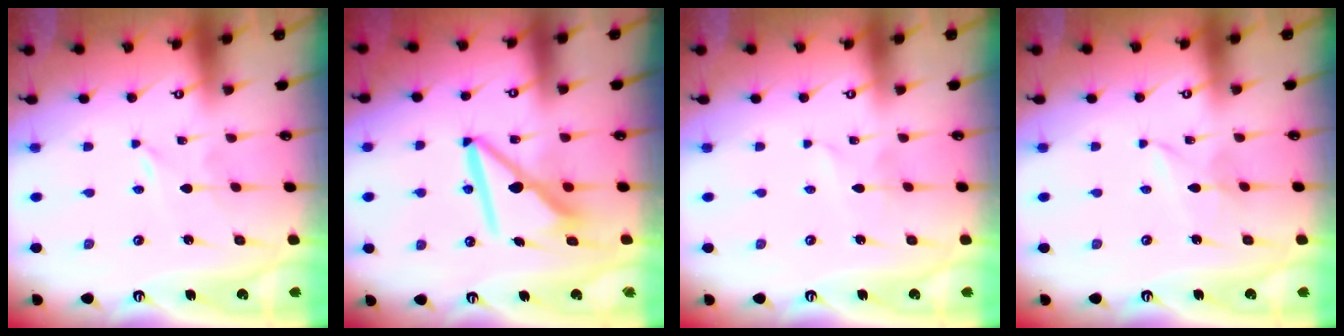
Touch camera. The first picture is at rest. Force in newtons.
{"total": 10.3, "press": 10.3, "slide": 1.0}
{"total": 1.8, "press": 1.8, "slide": 0.1}
{"total": 2.3, "press": 2.3, "slide": 0.3}